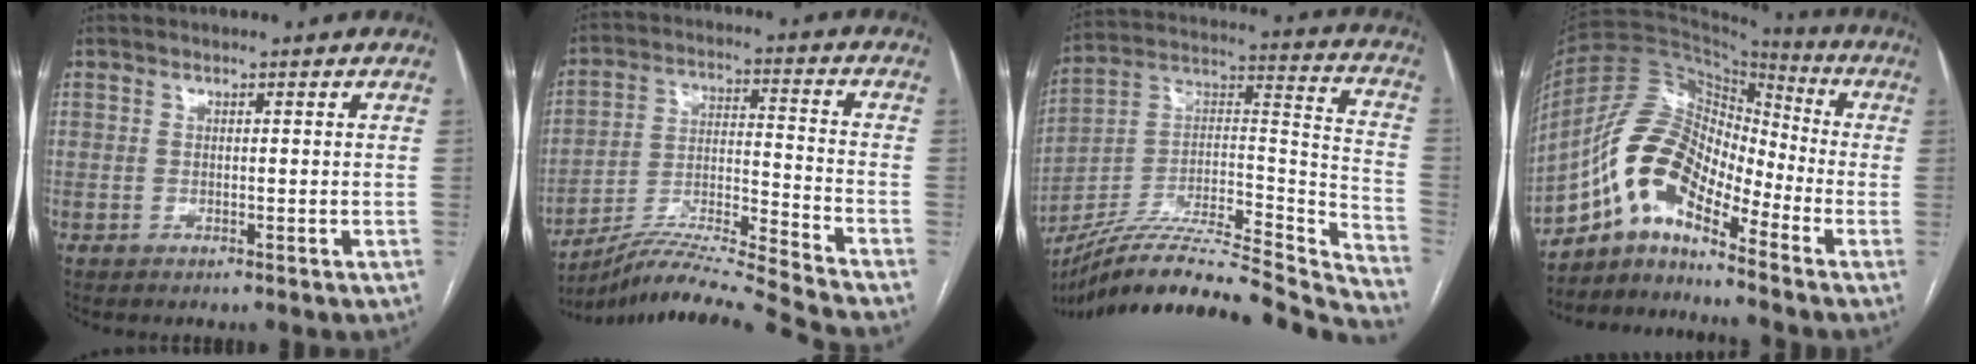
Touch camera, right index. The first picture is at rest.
{"total": 16.2, "force": [-15.1, -3.4, 5.0], "torque": [-0.080, 0.007, -0.260]}
{"total": 31.8, "force": [-28.4, 3.1, 14.1], "torque": [-0.170, 0.011, -0.434]}
{"total": 12.5, "force": [-8.1, 5.1, 8.1], "torque": [-0.159, 0.051, -0.147]}